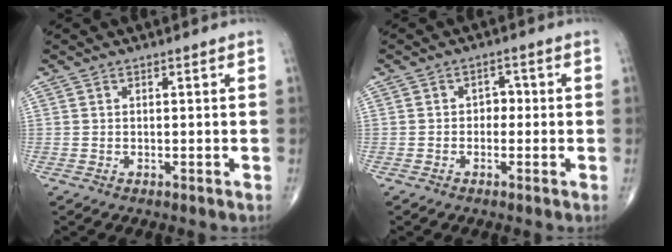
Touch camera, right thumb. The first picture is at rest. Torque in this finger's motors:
{"motor_torque": [-0.03, -0.01, 0.33, 0.07, 0.05]}